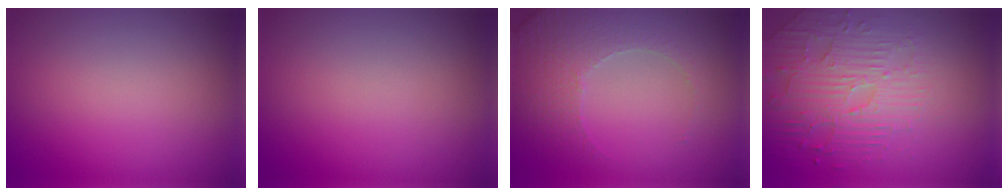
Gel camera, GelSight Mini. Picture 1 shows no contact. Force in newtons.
{"total": 0.0}
{"total": 4.9, "press": 3.6, "slide": 3.3}
{"total": 4.7, "press": 4.0, "slide": 2.5}